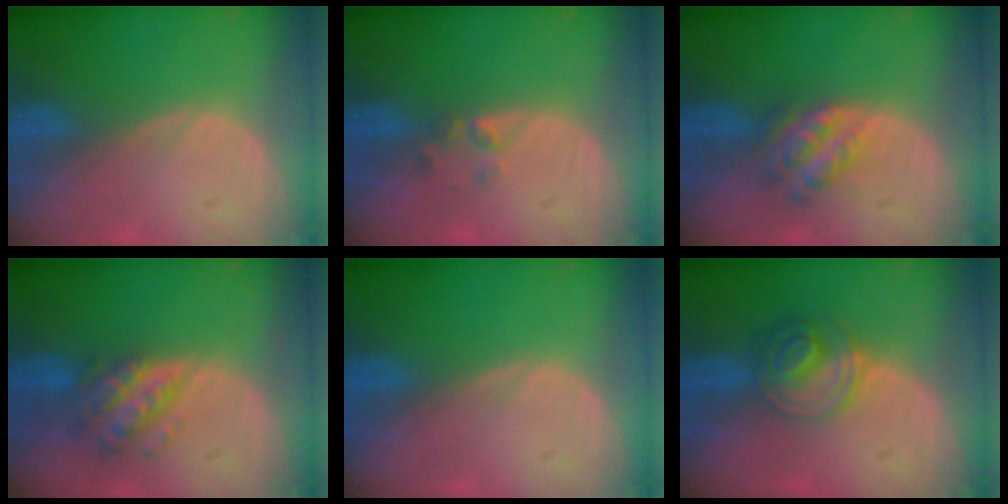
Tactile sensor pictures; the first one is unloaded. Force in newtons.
{"total": 1.6, "press": 1.4, "slide": 0.9}
{"total": 5.5, "press": 5.0, "slide": 2.4}
{"total": 6.3, "press": 5.6, "slide": 2.8}
{"total": 0.0}
{"total": 6.3, "press": 5.5, "slide": 3.1}